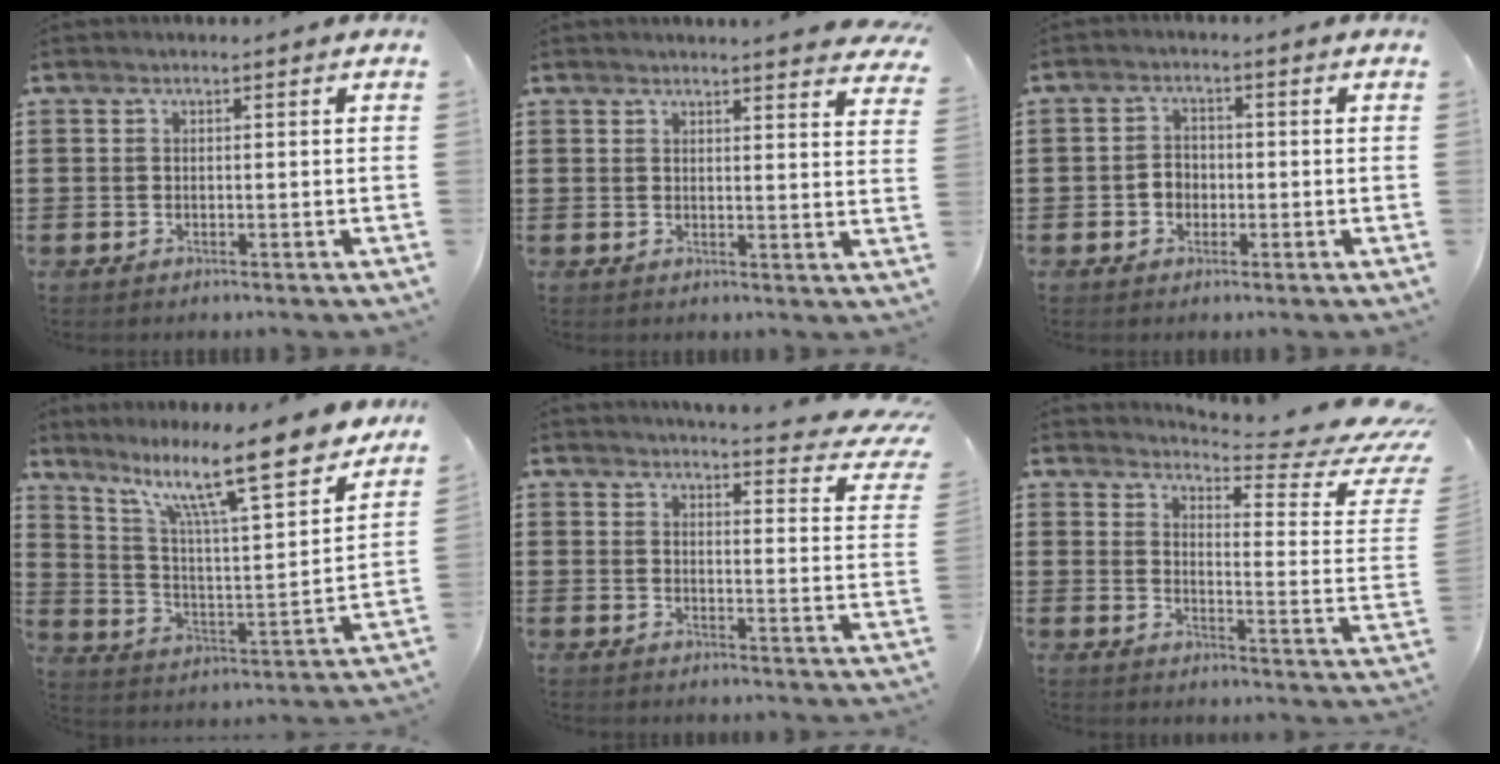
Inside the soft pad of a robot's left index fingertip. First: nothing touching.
{"total": 3.0, "force": [2.9, -0.6, 0.5], "torque": [-0.013, -0.015, 0.052]}
{"total": 2.5, "force": [-0.9, 2.1, 1.0], "torque": [-0.026, 0.005, -0.020]}
{"total": 14.2, "force": [10.5, 2.0, 9.4], "torque": [-0.190, -0.056, 0.171]}
{"total": 4.7, "force": [4.3, 0.0, 2.0], "torque": [-0.044, -0.034, 0.067]}
{"total": 6.0, "force": [5.1, 0.2, 3.2], "torque": [-0.055, -0.057, 0.080]}